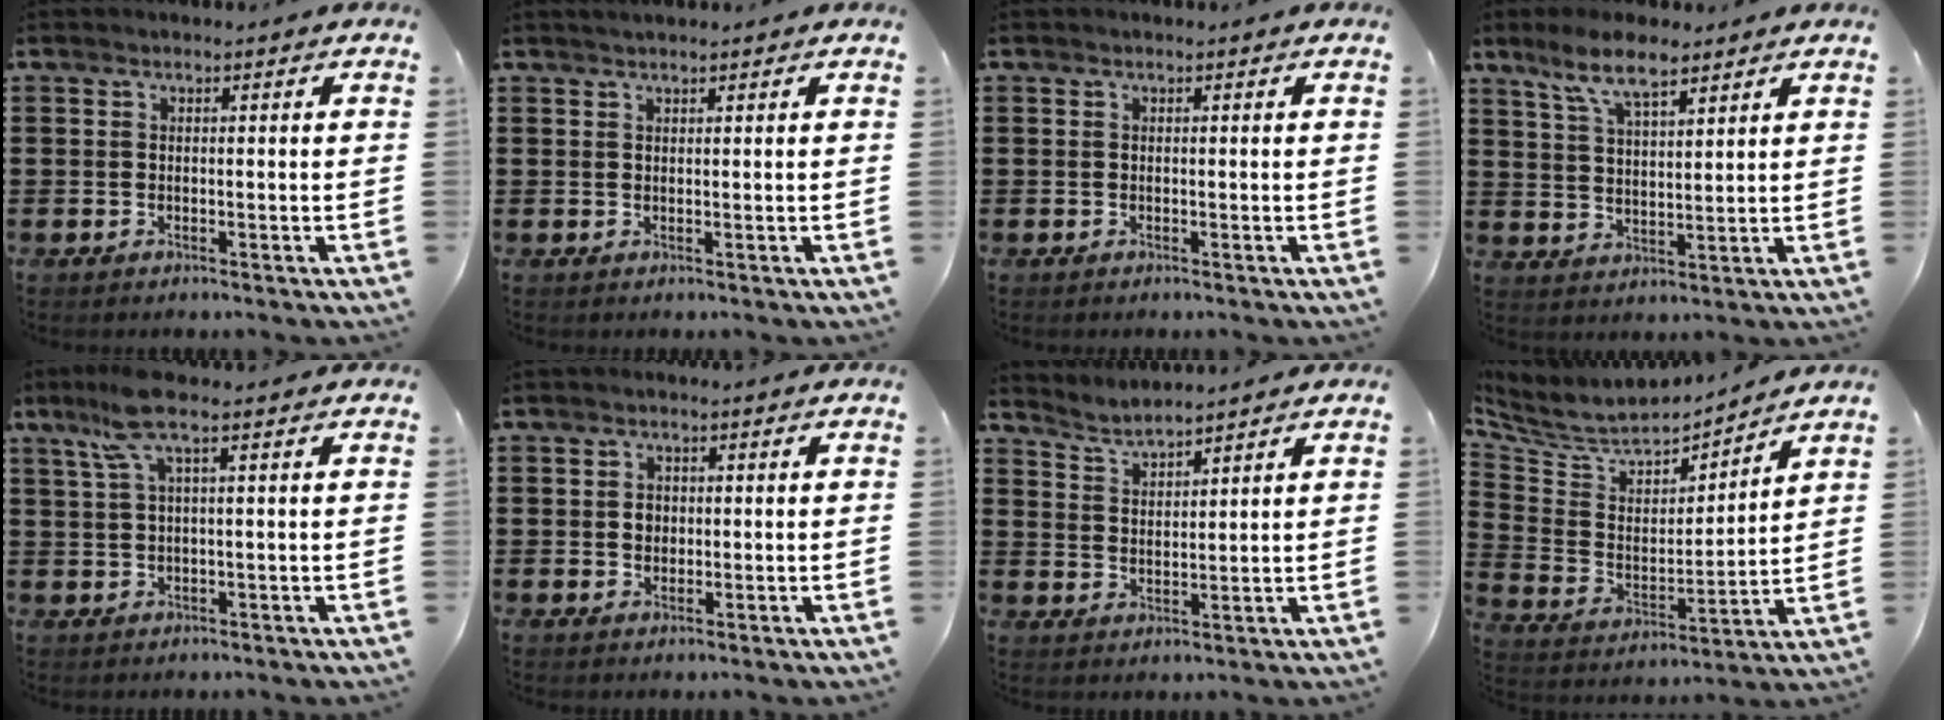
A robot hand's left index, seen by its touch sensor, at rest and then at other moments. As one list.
[{"total": 0.9, "force": [0.8, 0.0, 0.4], "torque": [-0.008, -0.001, 0.015]}, {"total": 0.0}, {"total": 7.3, "force": [5.4, 2.0, 4.5], "torque": [-0.101, -0.002, 0.099]}, {"total": 5.7, "force": [2.8, 0.6, 4.9], "torque": [-0.115, -0.002, 0.046]}, {"total": 1.8, "force": [0.3, 1.5, 1.0], "torque": [-0.022, 0.007, 0.004]}, {"total": 3.0, "force": [3.0, -0.1, 0.3], "torque": [-0.015, -0.013, 0.054]}, {"total": 5.6, "force": [5.2, 1.9, 1.0], "torque": [-0.054, -0.044, 0.085]}]